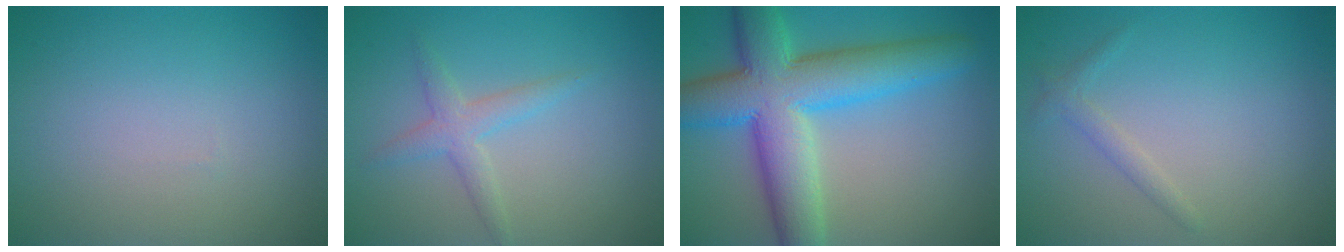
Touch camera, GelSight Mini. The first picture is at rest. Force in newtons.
{"total": 2.2, "press": 2.2, "slide": 0.1}
{"total": 10.8, "press": 10.8, "slide": 0.3}
{"total": 1.2, "press": 1.2, "slide": 0.1}